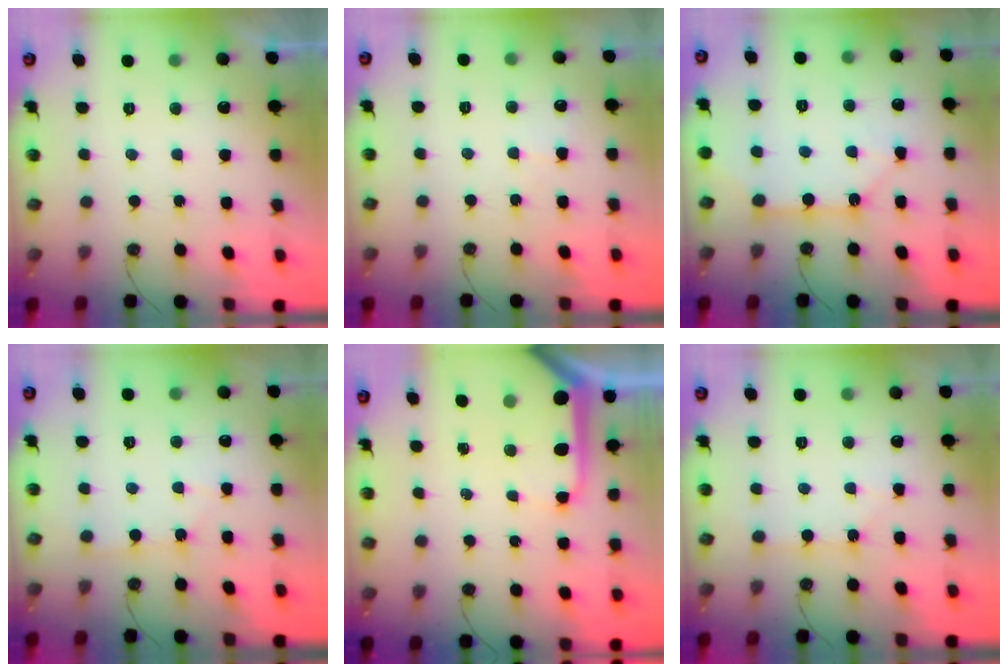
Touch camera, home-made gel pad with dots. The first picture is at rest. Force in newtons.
{"total": 3.8, "press": 3.8, "slide": 0.3}
{"total": 10.5, "press": 10.5, "slide": 1.2}
{"total": 3.2, "press": 3.2, "slide": 0.3}
{"total": 10.4, "press": 10.3, "slide": 1.3}
{"total": 1.8, "press": 1.8, "slide": 0.3}